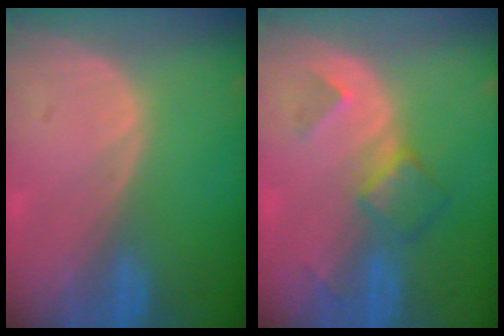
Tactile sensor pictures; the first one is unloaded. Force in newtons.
{"total": 4.9, "press": 4.4, "slide": 2.1}